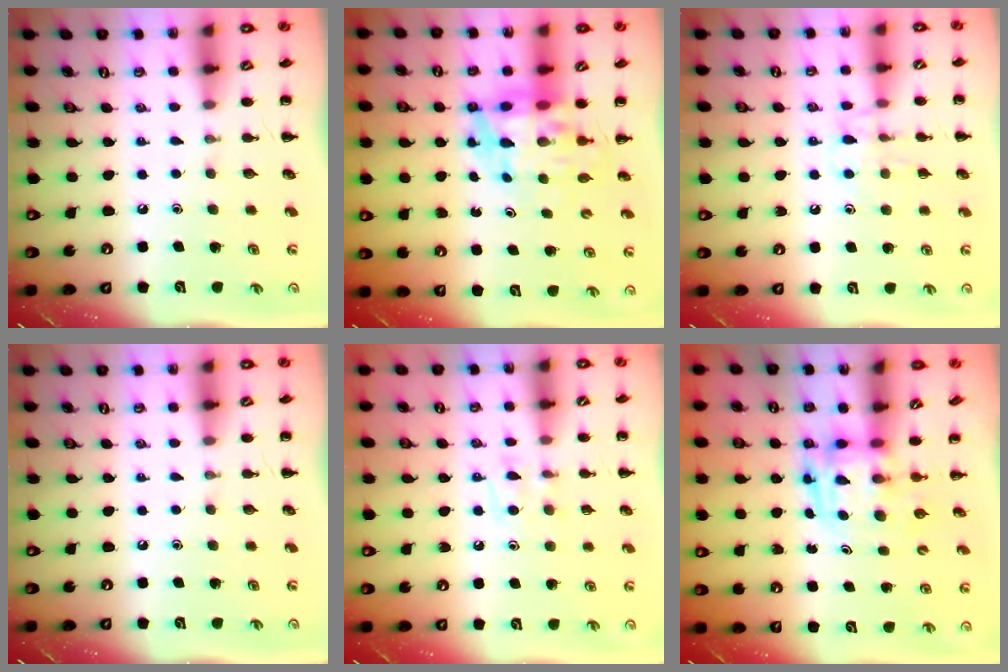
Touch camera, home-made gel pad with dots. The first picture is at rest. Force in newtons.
{"total": 6.9, "press": 6.5, "slide": 2.1}
{"total": 8.9, "press": 8.9, "slide": 0.7}
{"total": 0.0}
{"total": 5.1, "press": 4.8, "slide": 1.6}
{"total": 3.7, "press": 3.7, "slide": 0.7}